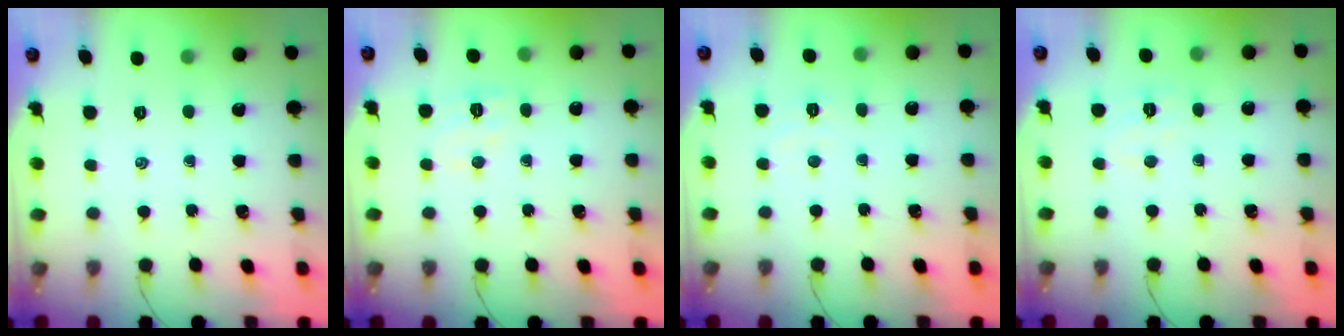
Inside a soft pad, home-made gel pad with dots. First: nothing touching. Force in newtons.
{"total": 6.1, "press": 6.0, "slide": 1.1}
{"total": 2.5, "press": 2.4, "slide": 0.8}
{"total": 4.0, "press": 3.9, "slide": 1.0}